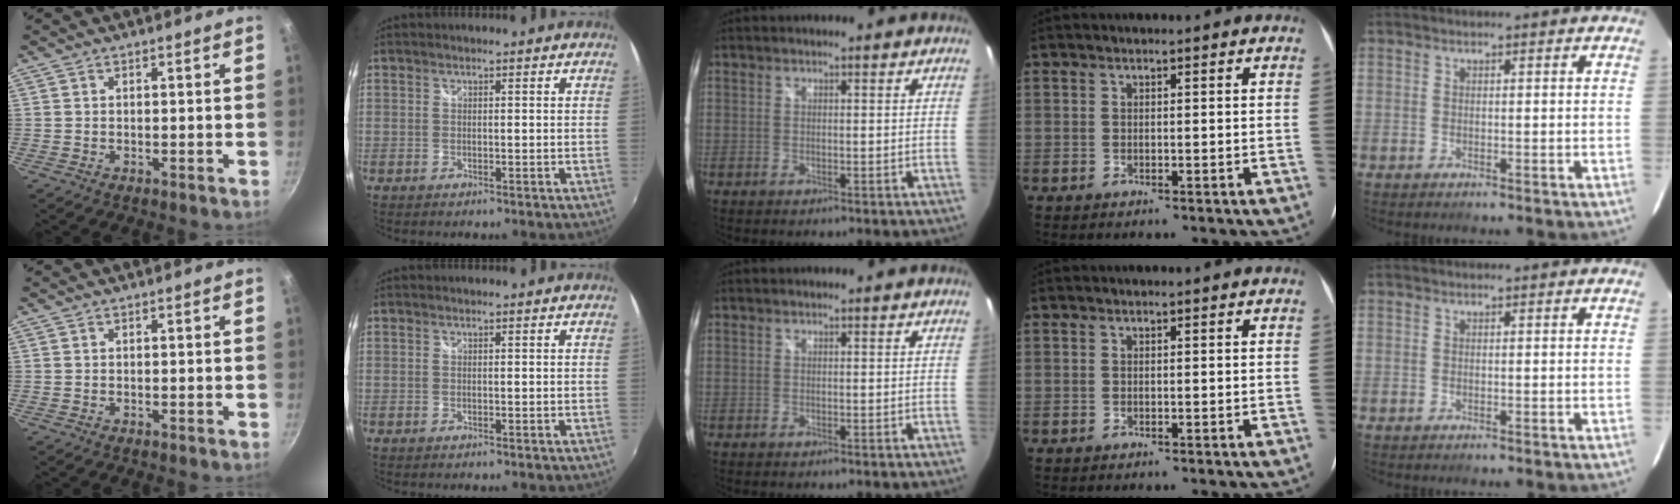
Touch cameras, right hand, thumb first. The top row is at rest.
{}